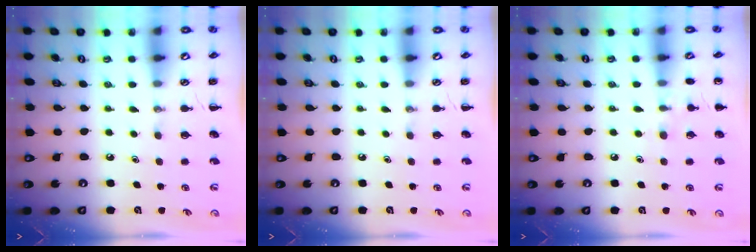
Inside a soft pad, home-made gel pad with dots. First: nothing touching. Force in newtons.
{"total": 0.0}
{"total": 5.9, "press": 5.7, "slide": 1.7}